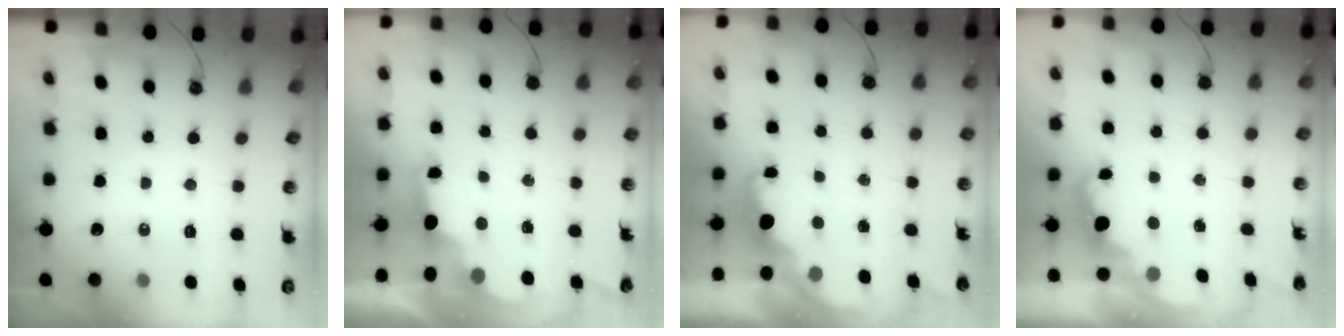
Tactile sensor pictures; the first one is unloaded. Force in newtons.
{"total": 2.8, "press": 2.7, "slide": 0.9}
{"total": 2.0, "press": 1.8, "slide": 0.7}
{"total": 2.5, "press": 2.4, "slide": 0.7}